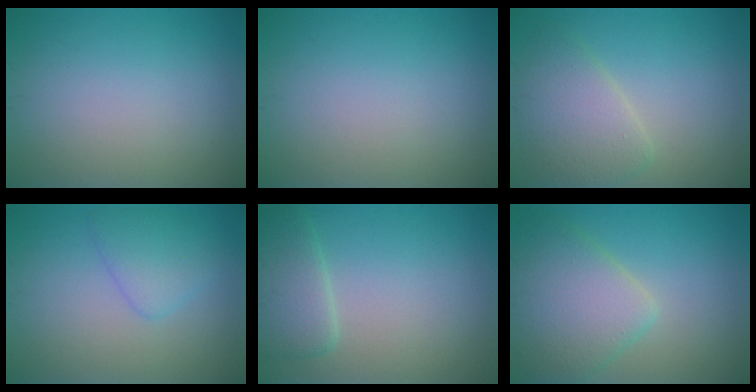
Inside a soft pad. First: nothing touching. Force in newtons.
{"total": 0.0}
{"total": 4.3, "press": 4.3, "slide": 0.5}
{"total": 2.7, "press": 2.7, "slide": 0.0}
{"total": 3.3, "press": 3.3, "slide": 0.5}
{"total": 5.9, "press": 5.9, "slide": 0.3}